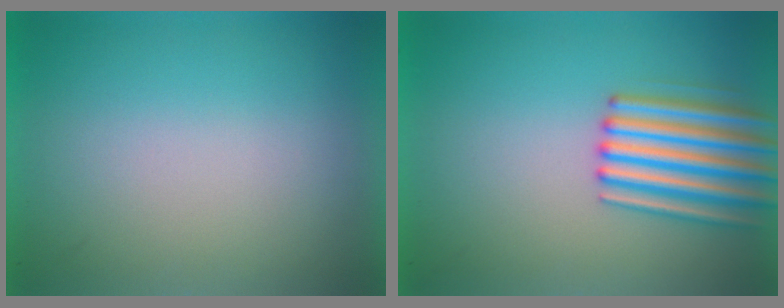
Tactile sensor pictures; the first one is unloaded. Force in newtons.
{"total": 4.7}